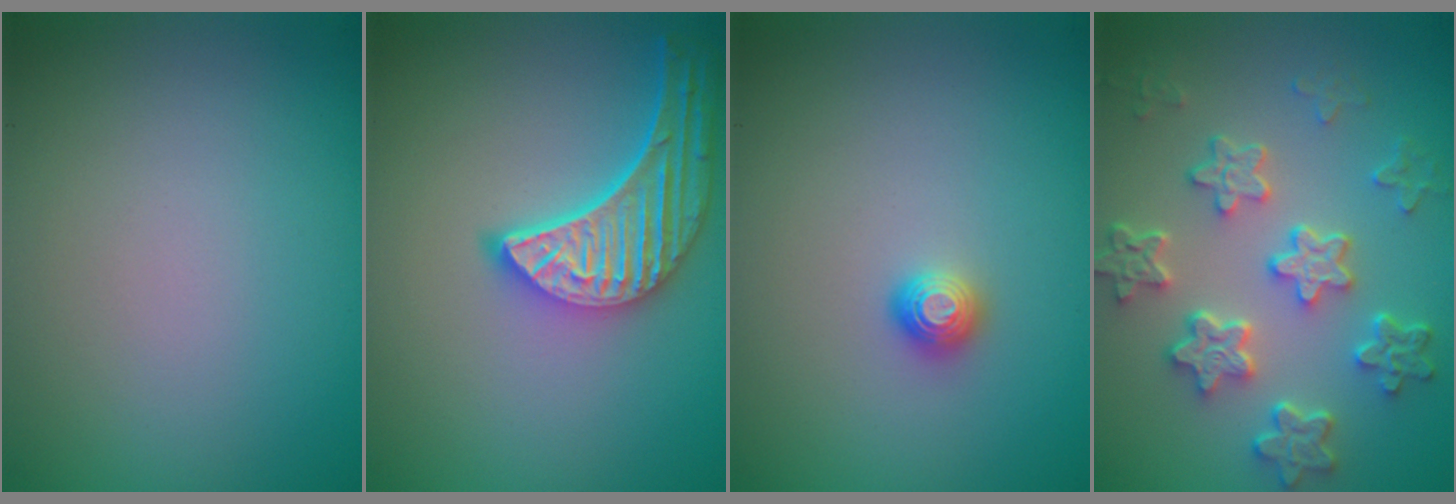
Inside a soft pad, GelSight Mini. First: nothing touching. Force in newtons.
{"total": 5.5, "press": 4.4, "slide": 3.4}
{"total": 1.1, "press": 1.1, "slide": 0.1}
{"total": 6.0, "press": 4.6, "slide": 3.8}